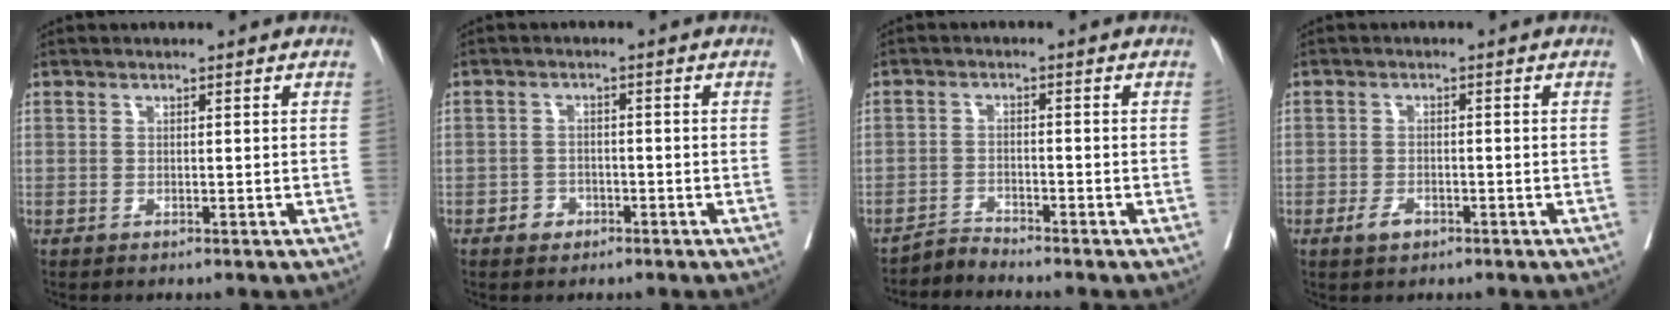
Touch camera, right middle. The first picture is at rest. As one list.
[{"total": 2.1, "force": [-1.3, 1.6, 0.6], "torque": [-0.010, 0.006, -0.019]}, {"total": 2.4, "force": [-2.1, -0.5, -0.9], "torque": [0.024, -0.013, -0.038]}, {"total": 2.2, "force": [-1.4, 1.3, 1.2], "torque": [-0.024, 0.002, -0.019]}]